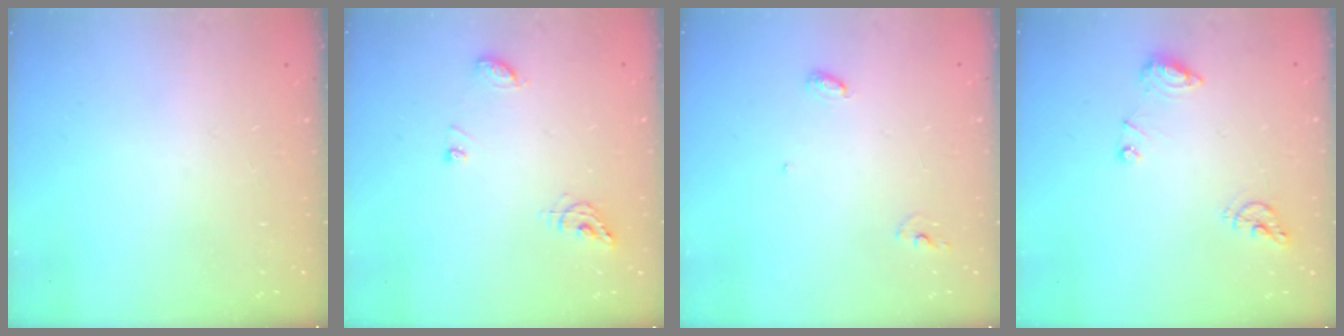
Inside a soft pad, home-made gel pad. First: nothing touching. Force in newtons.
{"total": 7.7, "press": 7.7, "slide": 0.6}
{"total": 5.2, "press": 5.2, "slide": 0.3}
{"total": 9.6, "press": 9.6, "slide": 1.1}